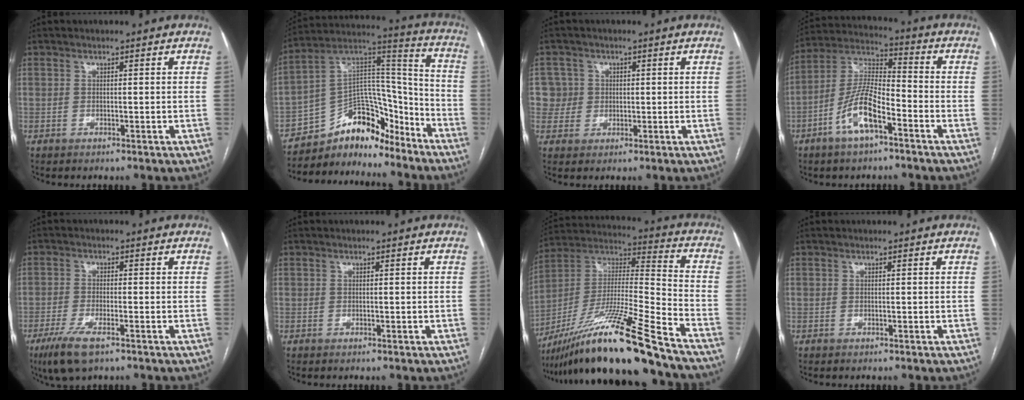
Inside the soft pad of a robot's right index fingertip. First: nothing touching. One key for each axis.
{"total": 13.8, "fx": -11.7, "fy": 5.4, "fz": 4.9, "tx": -0.076, "ty": 0.071, "tz": -0.200}
{"total": 4.3, "fx": 0.7, "fy": 4.3, "fz": -0.3, "tx": 0.026, "ty": 0.013, "tz": 0.014}
{"total": 11.0, "fx": -5.2, "fy": 3.2, "fz": 9.1, "tx": -0.192, "ty": 0.010, "tz": -0.100}
{"total": 6.4, "fx": -3.9, "fy": 1.4, "fz": 4.9, "tx": -0.103, "ty": -0.015, "tz": -0.068}
{"total": 0.0}
{"total": 23.4, "fx": -17.9, "fy": -1.1, "fz": 15.1, "tx": -0.289, "ty": -0.030, "tz": -0.326}
{"total": 0.0}